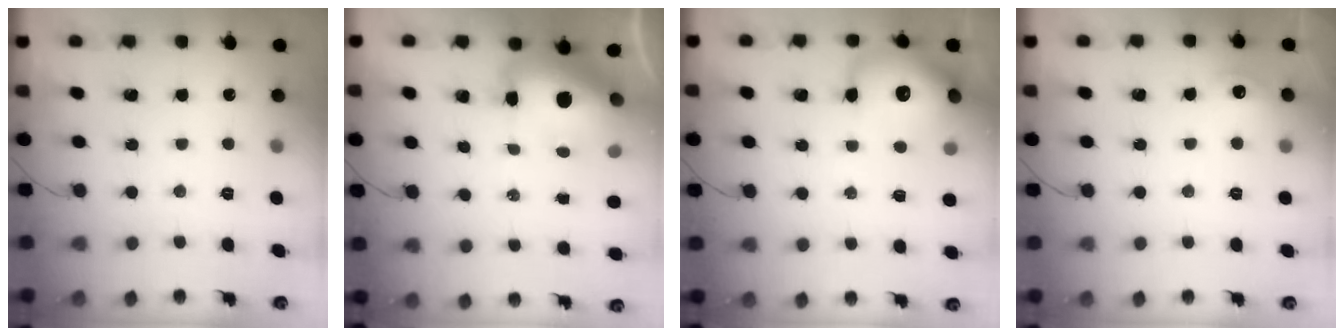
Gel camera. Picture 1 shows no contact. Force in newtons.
{"total": 15.8, "press": 15.5, "slide": 3.5}
{"total": 18.0, "press": 17.8, "slide": 2.6}
{"total": 6.9, "press": 6.8, "slide": 1.3}